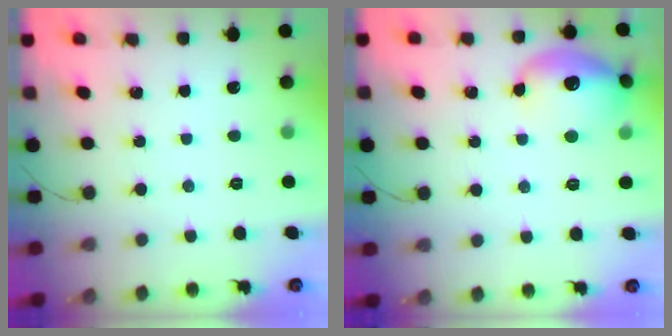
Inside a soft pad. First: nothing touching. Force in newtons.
{"total": 13.4, "press": 13.4, "slide": 0.8}